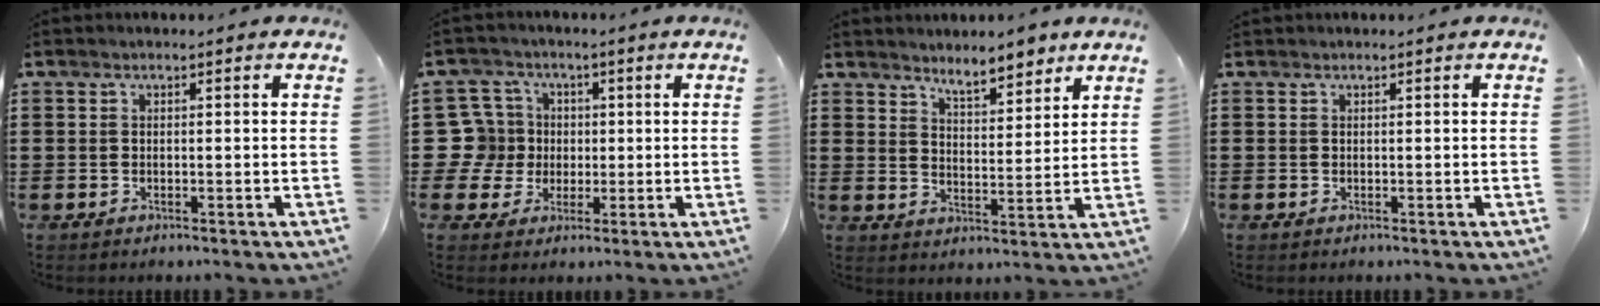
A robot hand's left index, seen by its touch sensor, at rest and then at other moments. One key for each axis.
{"total": 9.1, "fx": 0.4, "fy": 8.7, "fz": 2.5, "tx": -0.100, "ty": 0.013, "tz": 0.010}
{"total": 5.3, "fx": 5.0, "fy": 1.1, "fz": 1.5, "tx": -0.037, "ty": -0.016, "tz": 0.091}
{"total": 0.0}